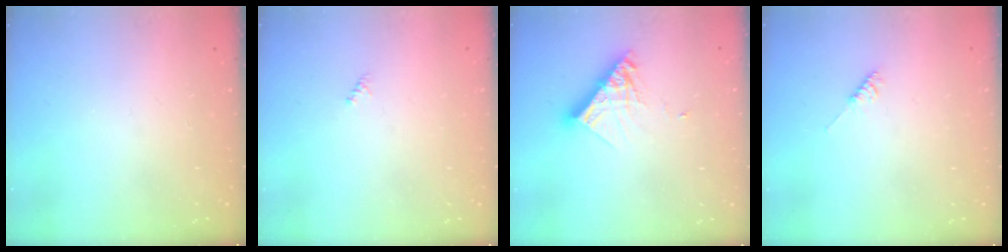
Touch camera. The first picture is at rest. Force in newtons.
{"total": 0.0}
{"total": 10.2, "press": 10.2, "slide": 0.3}
{"total": 3.5, "press": 3.5, "slide": 0.7}